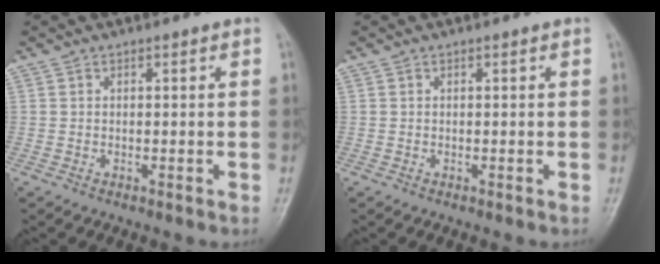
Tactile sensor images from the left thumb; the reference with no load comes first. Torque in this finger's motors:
{"motor_torque": [0.01, 0.01, -0.08, -0.11, 0.00]}